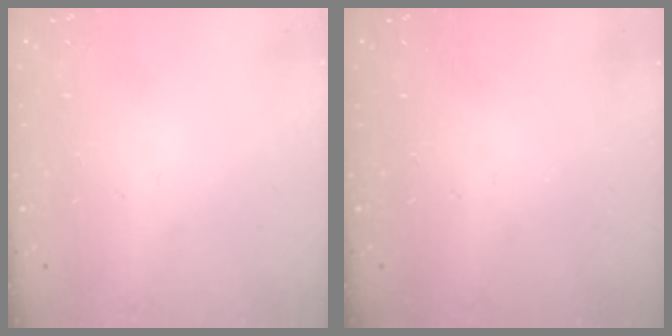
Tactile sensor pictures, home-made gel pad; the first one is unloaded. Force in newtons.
{"total": 0.0}